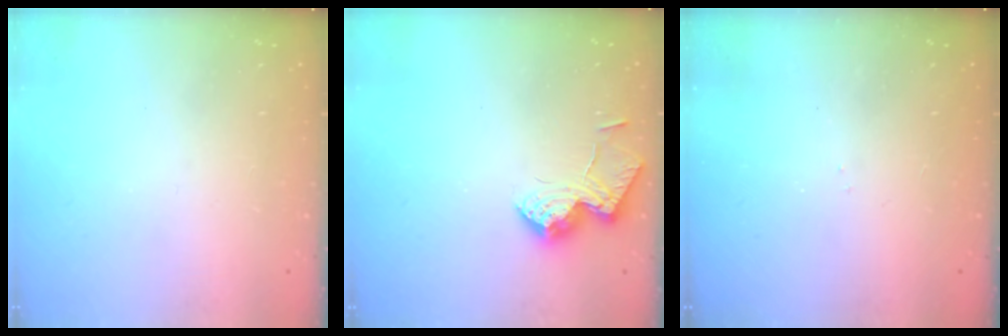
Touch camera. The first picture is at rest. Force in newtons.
{"total": 12.5, "press": 12.5, "slide": 0.7}
{"total": 3.1, "press": 3.0, "slide": 0.6}